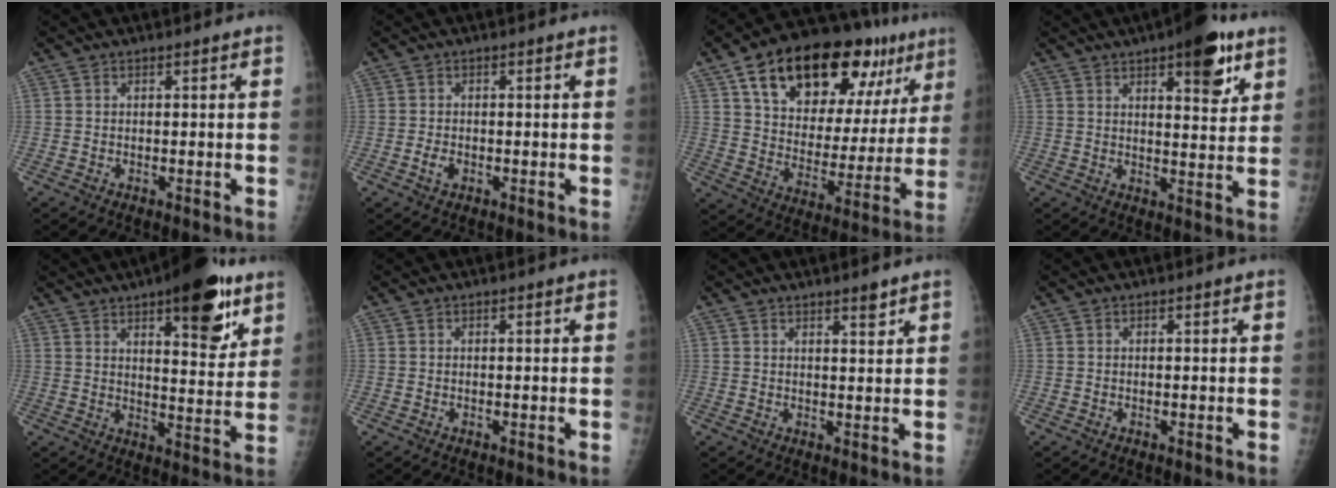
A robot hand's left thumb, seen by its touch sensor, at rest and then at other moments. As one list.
[{"total": 2.0, "force": [-0.7, 1.3, 1.3], "torque": [-0.023, 0.001, -0.013]}, {"total": 27.5, "force": [15.0, 13.6, 18.7], "torque": [-0.242, -0.015, 0.234]}, {"total": 11.1, "force": [6.2, 3.9, 8.4], "torque": [-0.087, -0.027, 0.081]}, {"total": 16.2, "force": [9.3, 5.7, 12.0], "torque": [-0.127, -0.046, 0.131]}, {"total": 0.0}, {"total": 2.5, "force": [1.9, 0.5, 1.5], "torque": [-0.017, -0.015, 0.030]}, {"total": 0.0}]